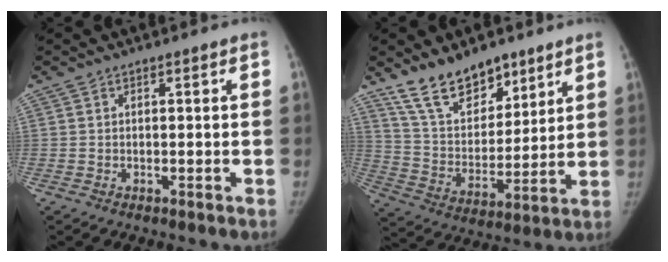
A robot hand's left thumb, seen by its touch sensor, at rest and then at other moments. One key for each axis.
{"total": 15.4, "fx": 11.3, "fy": 7.8, "fz": 7.1, "tx": -0.074, "ty": -0.063, "tz": 0.213}